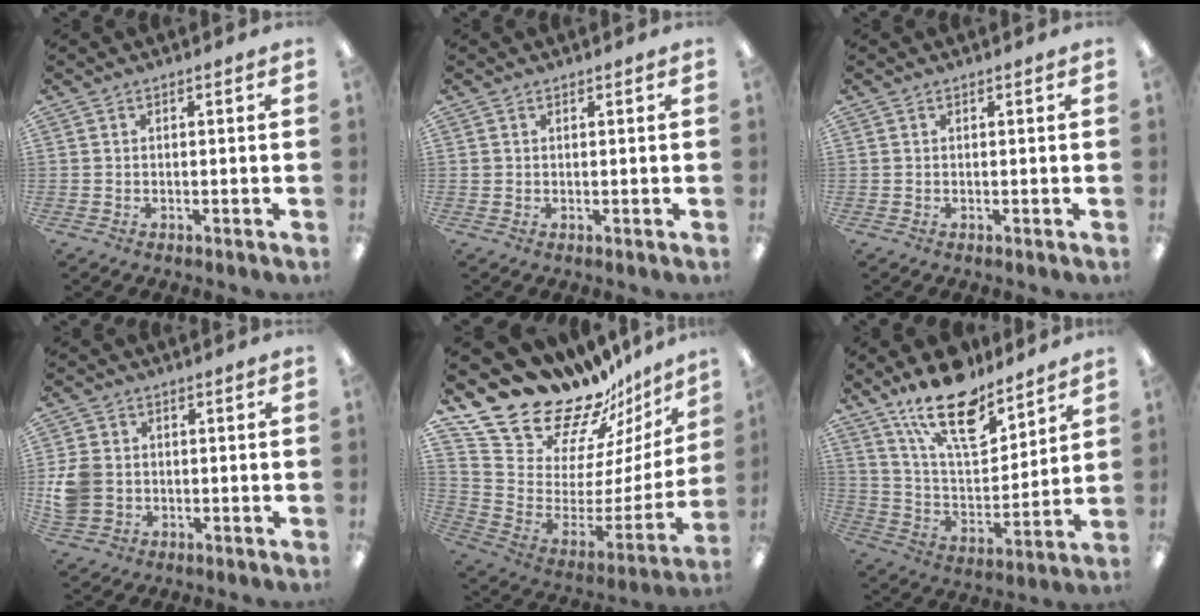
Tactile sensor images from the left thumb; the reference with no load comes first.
{"total": 1.2, "force": [0.7, 0.9, 0.0], "torque": [-0.001, 0.001, 0.013]}
{"total": 0.0}
{"total": 7.7, "force": [-0.1, 6.7, 3.8], "torque": [-0.075, 0.010, 0.002]}
{"total": 23.1, "force": [20.1, 9.1, 6.6], "torque": [-0.109, -0.174, 0.380]}
{"total": 18.9, "force": [13.7, 7.5, 10.8], "torque": [-0.185, -0.078, 0.238]}